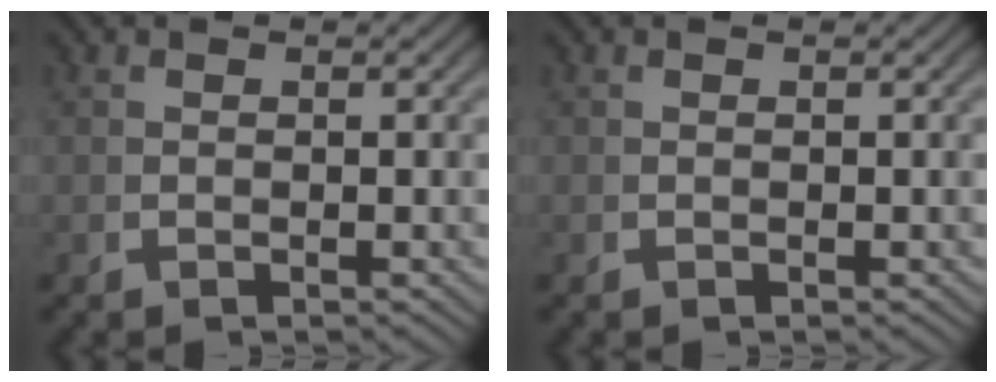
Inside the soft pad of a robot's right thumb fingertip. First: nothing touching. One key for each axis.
{"total": 0.0}